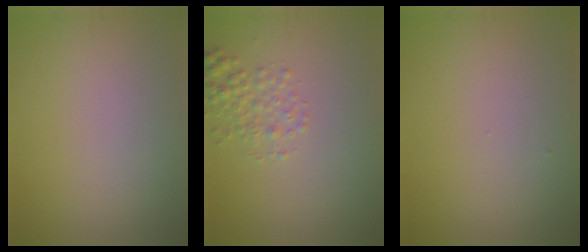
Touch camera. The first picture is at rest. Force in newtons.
{"total": 2.0, "press": 2.0, "slide": 0.1}
{"total": 0.0}